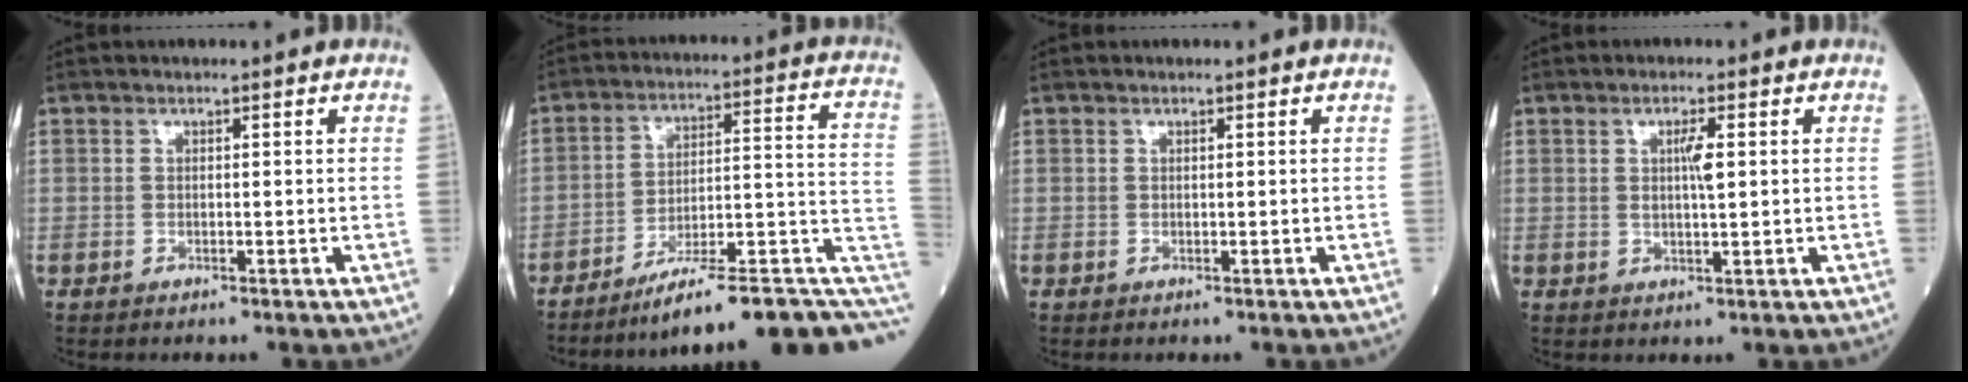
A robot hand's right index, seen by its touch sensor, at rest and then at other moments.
{"total": 17.3, "force": [-11.3, 2.8, 12.9], "torque": [-0.112, 0.059, -0.159]}
{"total": 0.0}
{"total": 2.9, "force": [0.7, 0.3, 2.8], "torque": [-0.051, -0.001, 0.012]}